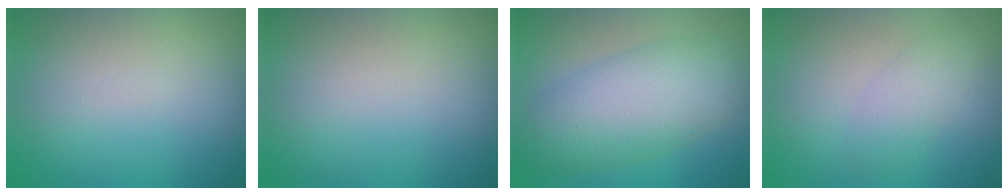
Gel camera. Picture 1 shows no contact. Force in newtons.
{"total": 0.0}
{"total": 5.5, "press": 5.5, "slide": 0.3}
{"total": 2.3, "press": 2.3, "slide": 0.0}